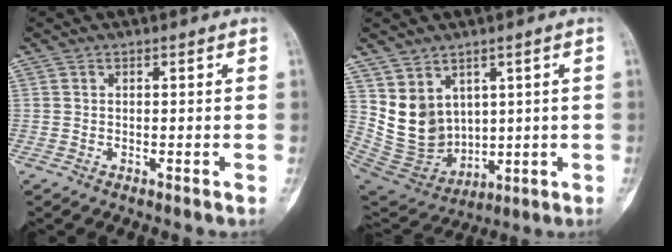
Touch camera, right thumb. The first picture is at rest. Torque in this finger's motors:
{"motor_torque": [0.24, 1.40, 0.45, 0.49, 0.10]}